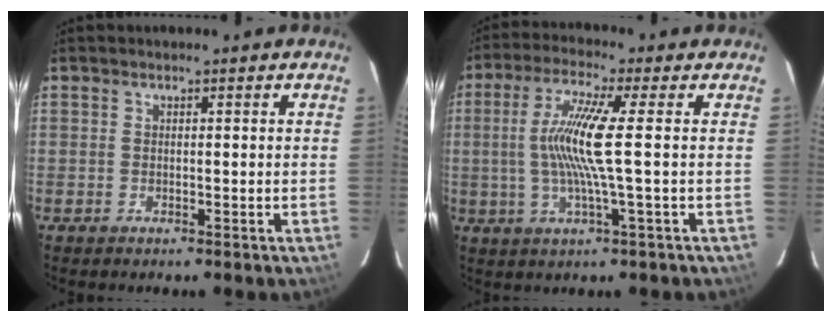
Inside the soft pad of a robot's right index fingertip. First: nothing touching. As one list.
[{"total": 10.3, "force": [0.0, -0.8, 10.3], "torque": [-0.205, 0.000, 0.000]}]